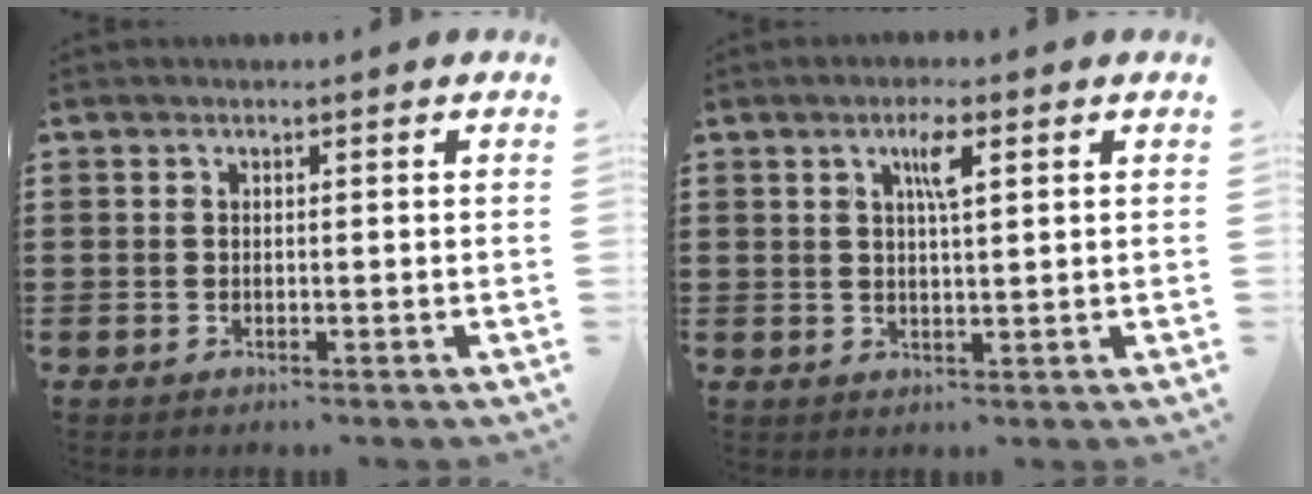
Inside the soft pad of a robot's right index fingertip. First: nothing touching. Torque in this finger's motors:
{"motor_torque": [0.57, -0.13, 0.27, 0.08]}